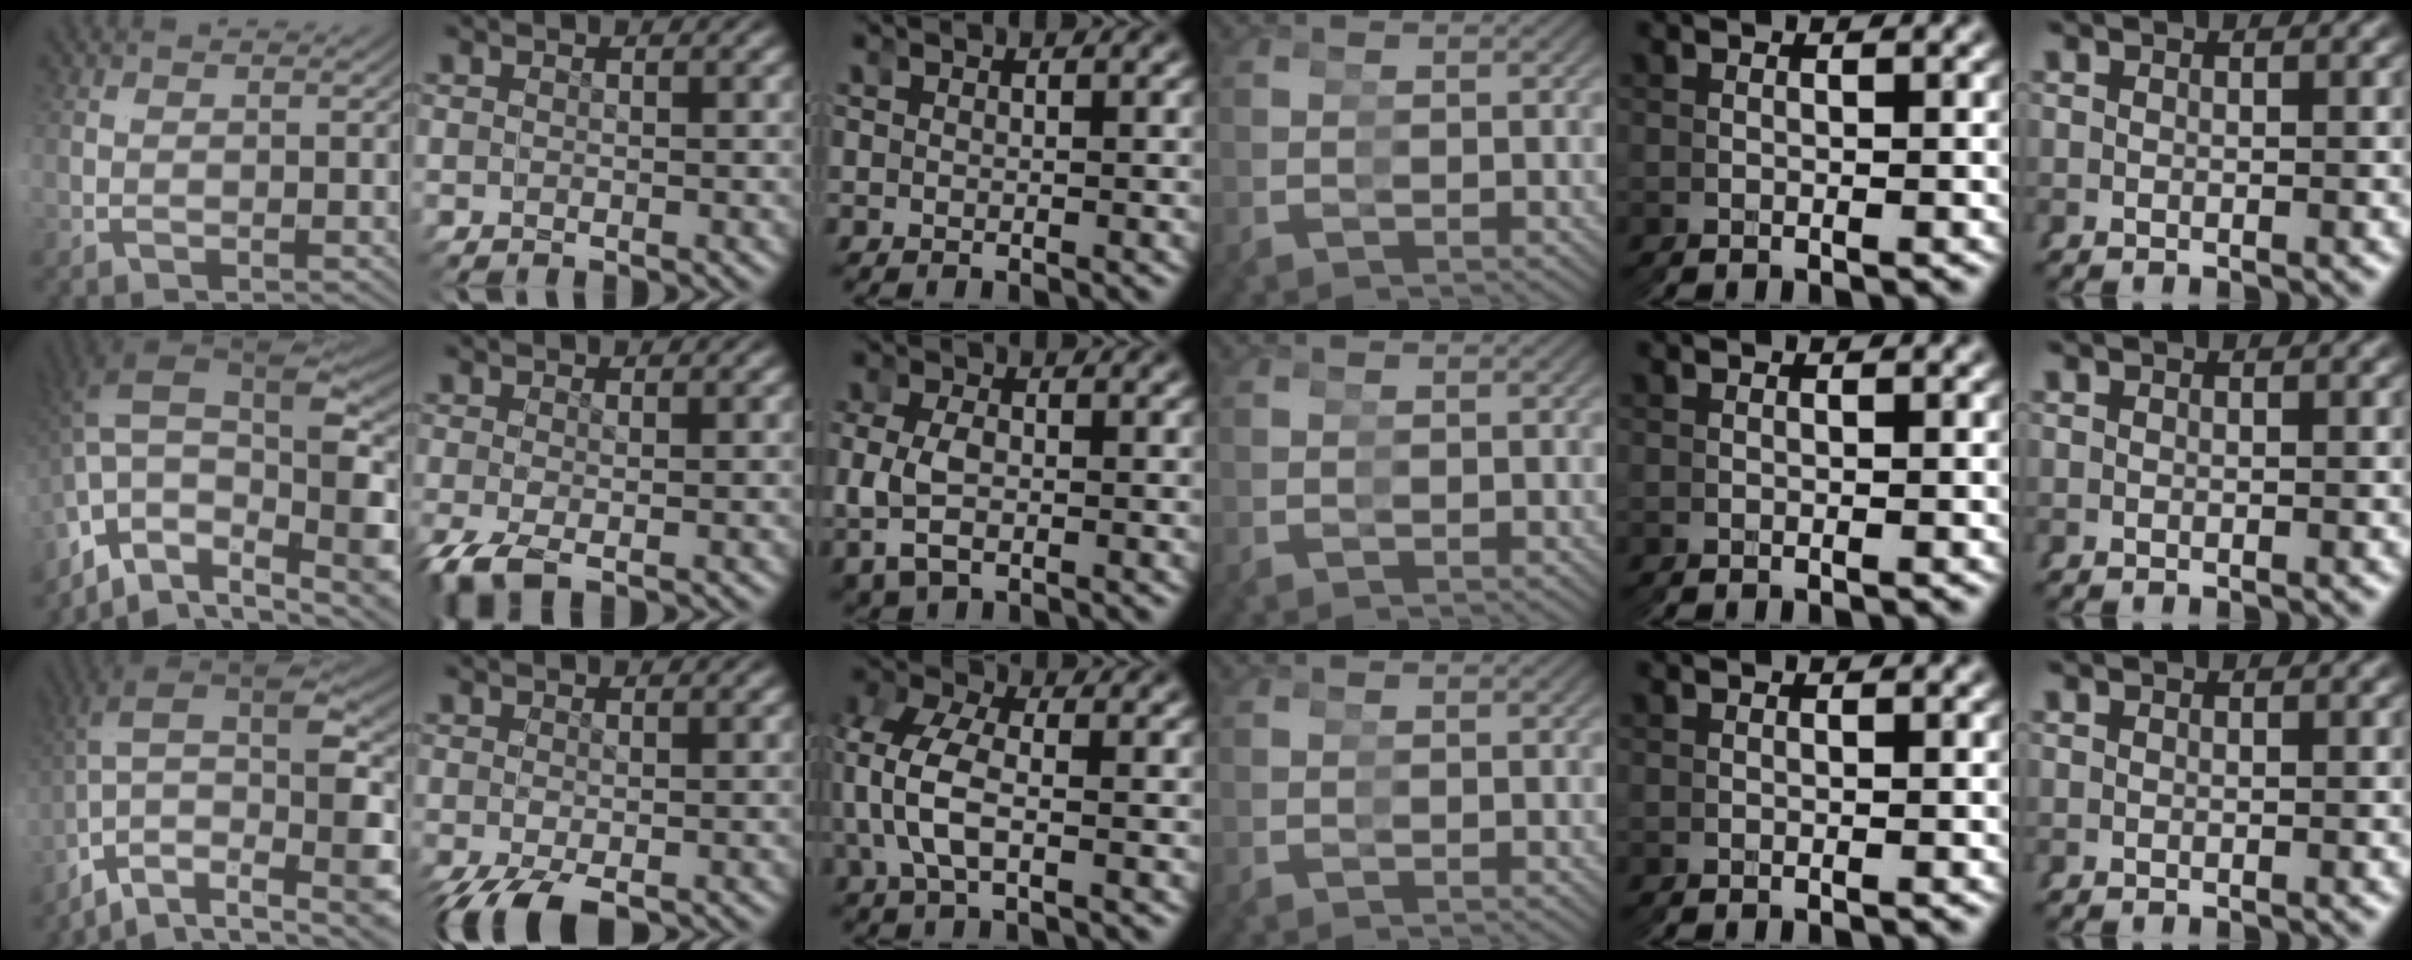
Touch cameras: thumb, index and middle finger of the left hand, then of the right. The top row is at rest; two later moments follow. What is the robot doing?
{"motion": "grasp_and_lifting", "object": "pipette"}